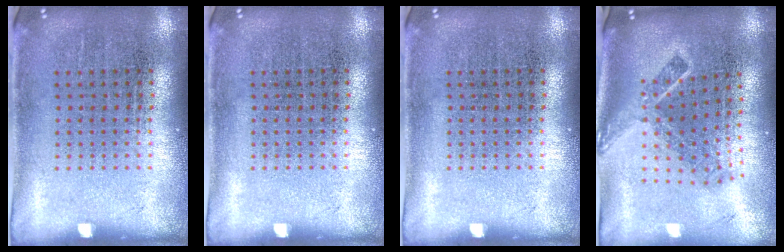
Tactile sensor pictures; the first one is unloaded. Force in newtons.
{"total": 0.0}
{"total": 0.0}
{"total": 2.2, "press": 1.5, "slide": 1.6}